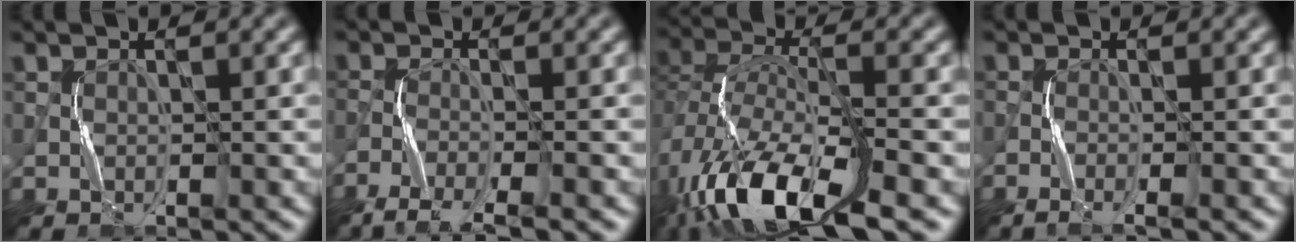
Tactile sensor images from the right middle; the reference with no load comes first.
{"total": 3.9, "force": [-3.0, 0.6, 2.5], "torque": [-0.045, -0.005, -0.066]}
{"total": 12.6, "force": [-7.2, 4.5, 9.3], "torque": [-0.193, -0.014, -0.140]}
{"total": 1.8, "force": [-1.2, 0.2, 1.3], "torque": [-0.024, -0.003, -0.031]}